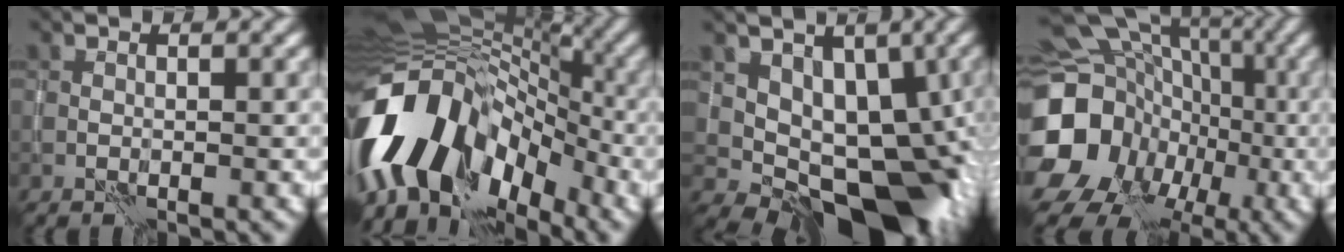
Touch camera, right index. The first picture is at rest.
{"total": 14.9, "force": [-5.3, 9.5, 10.2], "torque": [-0.209, 0.003, -0.102]}
{"total": 10.6, "force": [0.4, 6.7, 8.2], "torque": [-0.090, -0.014, 0.005]}
{"total": 18.0, "force": [-2.9, 16.2, 7.2], "torque": [-0.152, -0.013, -0.077]}